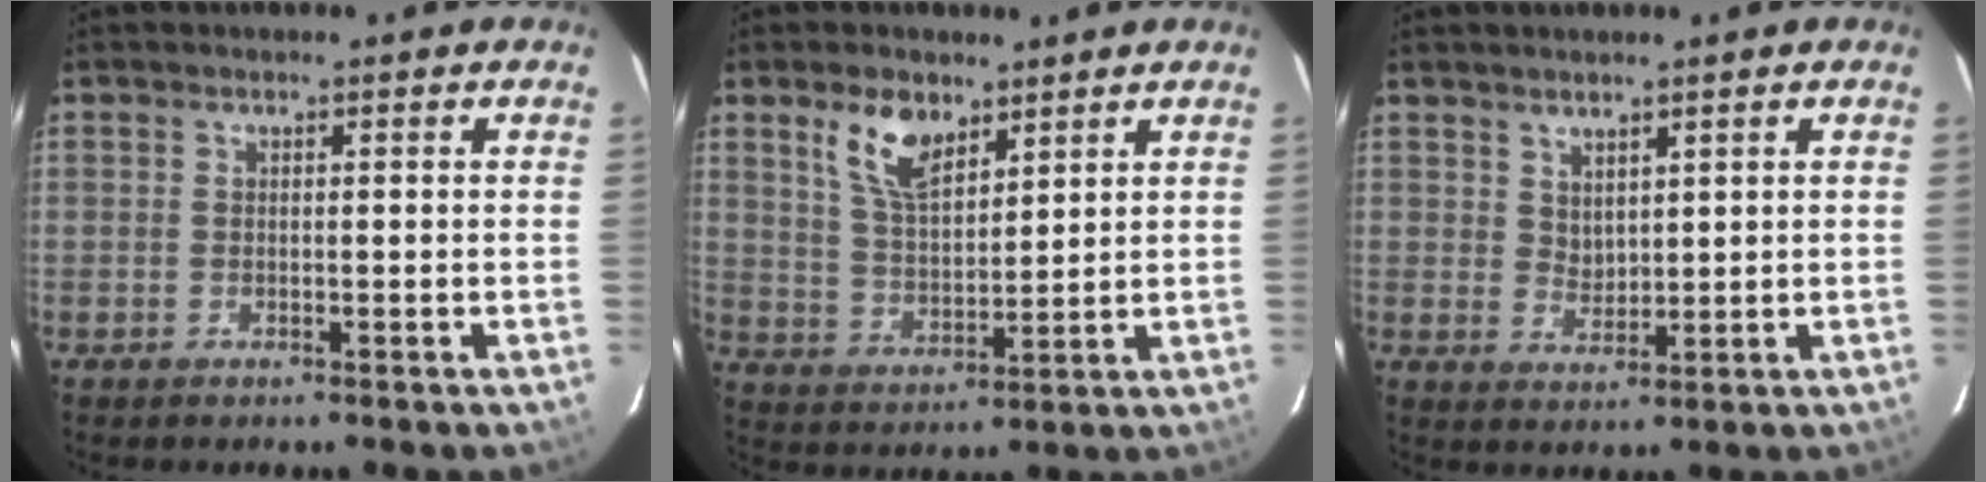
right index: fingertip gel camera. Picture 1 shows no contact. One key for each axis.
{"total": 8.6, "fx": 5.3, "fy": 4.1, "fz": 5.3, "tx": -0.099, "ty": 0.007, "tz": 0.108}
{"total": 3.3, "fx": 2.6, "fy": 1.7, "fz": 1.0, "tx": -0.013, "ty": 0.002, "tz": 0.053}